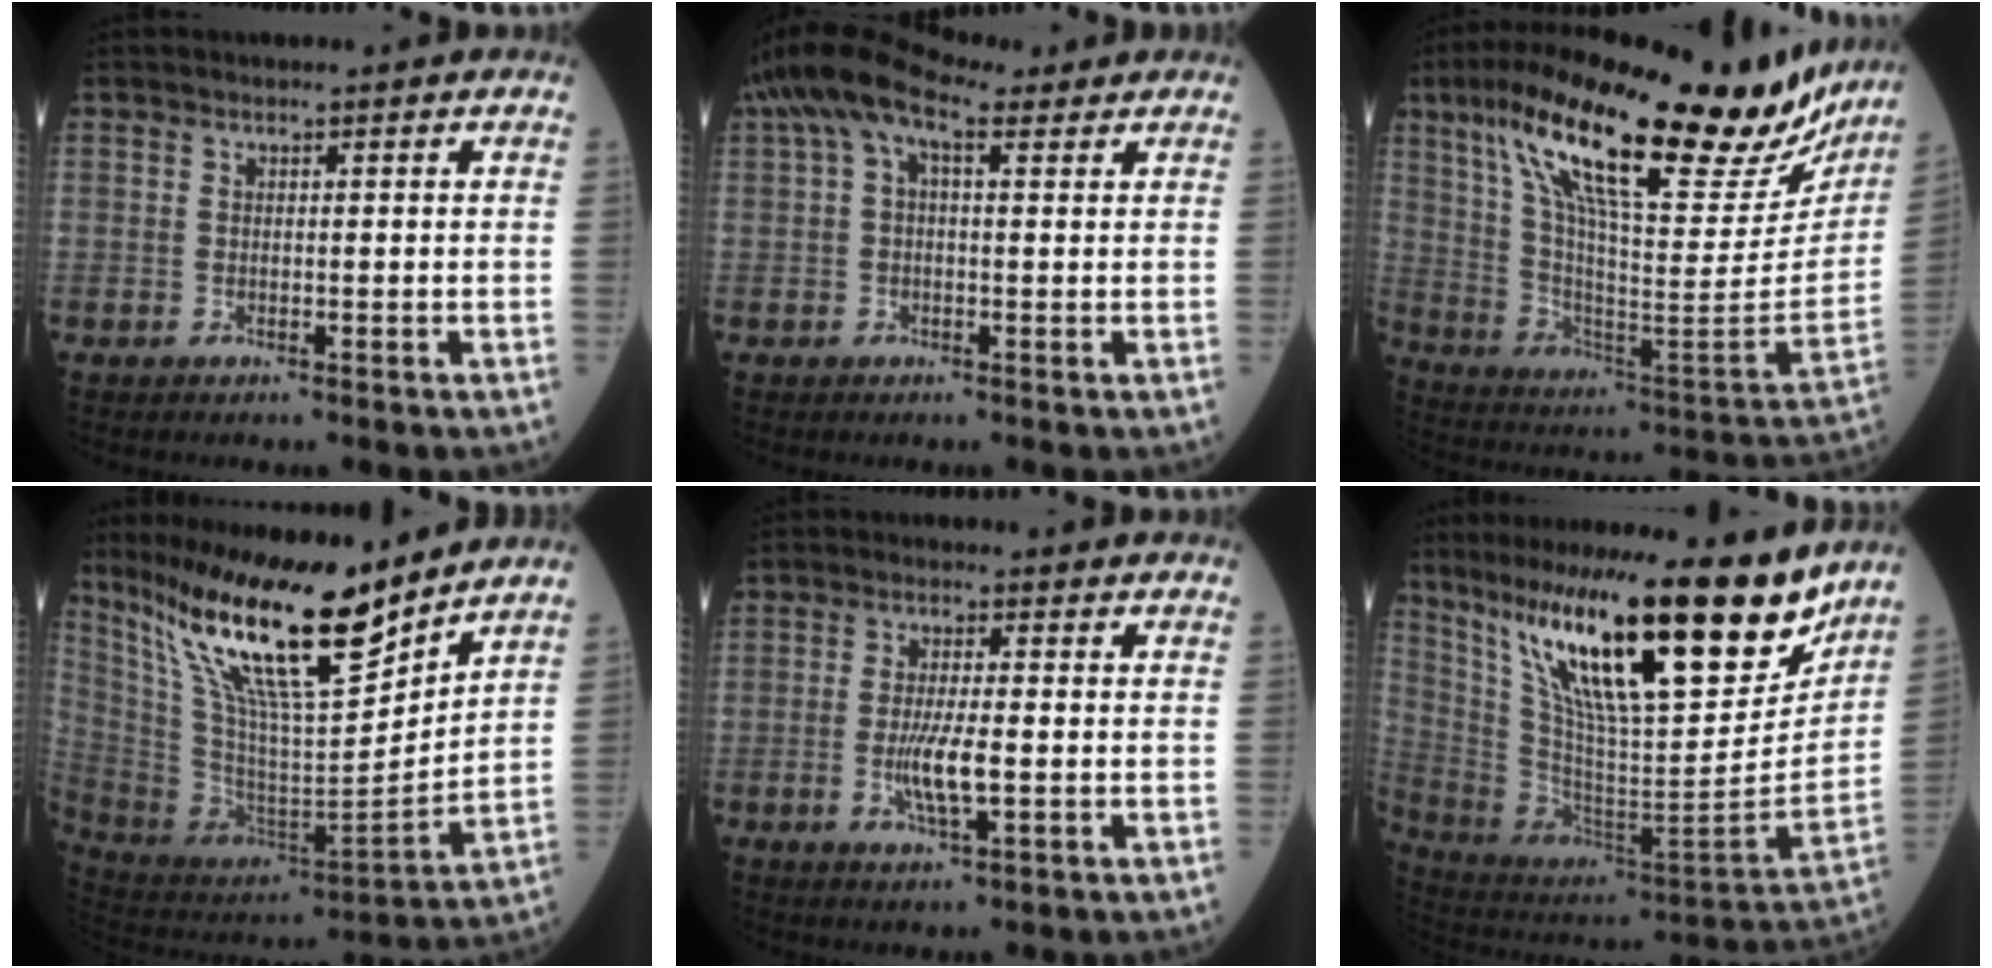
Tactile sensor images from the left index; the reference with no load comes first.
{"total": 7.4, "force": [4.0, 2.9, 5.5], "torque": [-0.120, 0.051, 0.071]}
{"total": 31.2, "force": [22.1, 6.6, 21.0], "torque": [-0.343, 0.012, 0.335]}
{"total": 21.2, "force": [15.6, 2.8, 14.0], "torque": [-0.250, -0.013, 0.288]}
{"total": 5.6, "force": [-1.1, 0.8, 5.4], "torque": [-0.112, -0.010, -0.020]}
{"total": 26.3, "force": [17.7, 3.8, 19.2], "torque": [-0.328, -0.009, 0.305]}